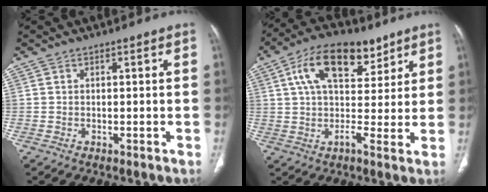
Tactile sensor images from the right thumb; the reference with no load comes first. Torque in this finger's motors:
{"motor_torque": [-0.89, 1.07, 1.36, 0.23, 0.39]}